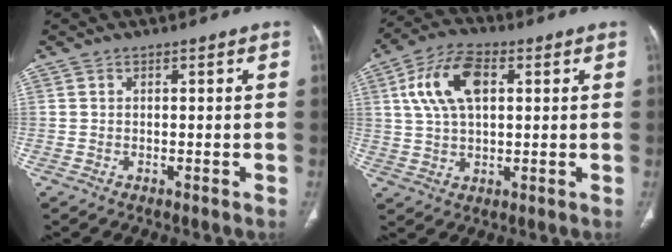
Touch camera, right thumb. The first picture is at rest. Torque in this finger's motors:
{"motor_torque": [0.56, 0.67, 0.21, -0.14, 0.32]}